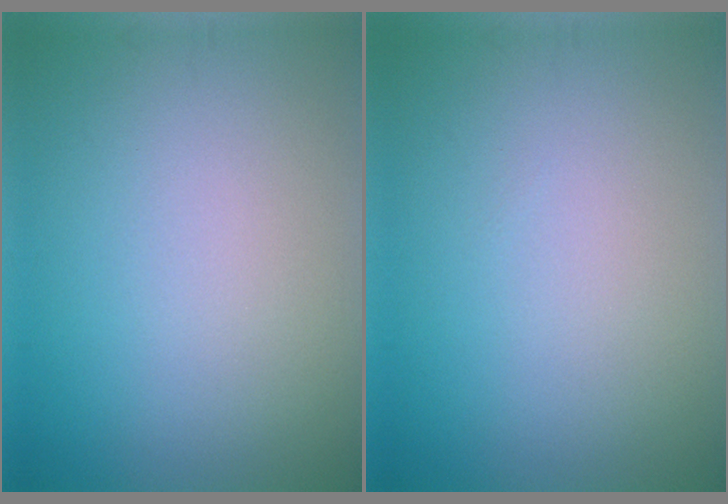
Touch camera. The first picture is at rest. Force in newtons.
{"total": 0.0}